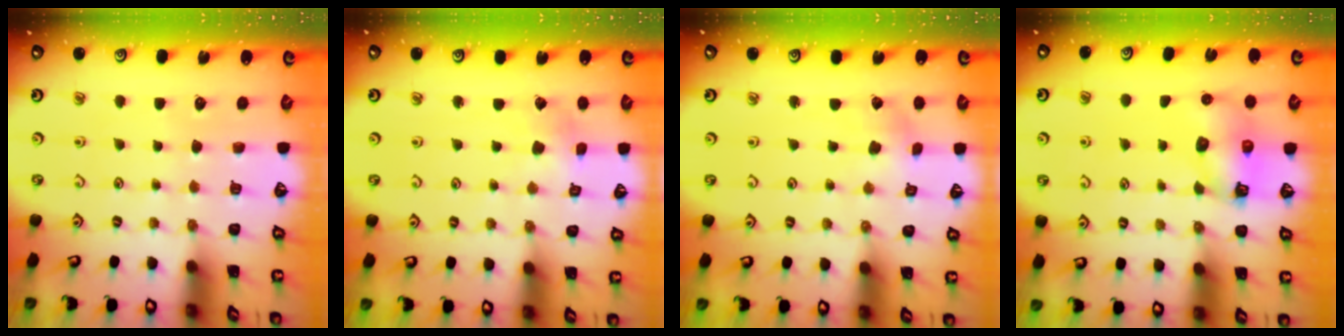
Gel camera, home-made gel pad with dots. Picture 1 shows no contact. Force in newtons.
{"total": 2.0, "press": 1.9, "slide": 0.3}
{"total": 1.3, "press": 1.3, "slide": 0.1}
{"total": 6.5, "press": 6.5, "slide": 0.8}